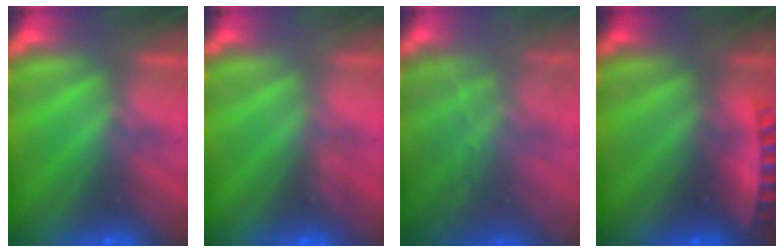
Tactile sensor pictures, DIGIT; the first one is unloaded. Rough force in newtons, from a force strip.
{"total": 3.5}
{"total": 7.6}
{"total": 2.9}